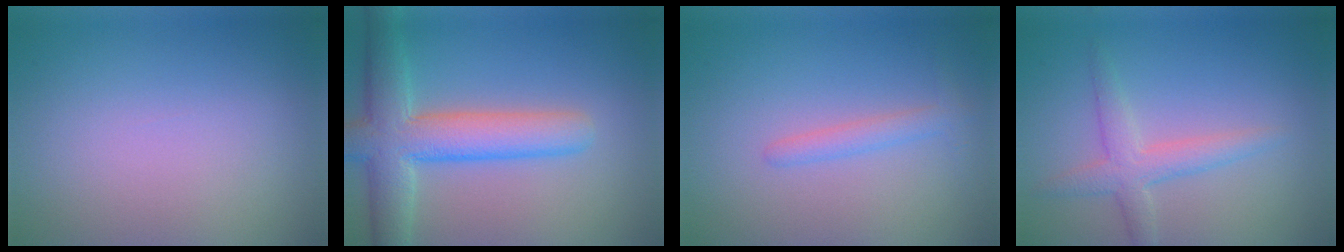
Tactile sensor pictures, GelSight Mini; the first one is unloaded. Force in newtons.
{"total": 7.0, "press": 7.0, "slide": 0.4}
{"total": 1.7, "press": 1.7, "slide": 0.1}
{"total": 2.9, "press": 2.9, "slide": 0.1}